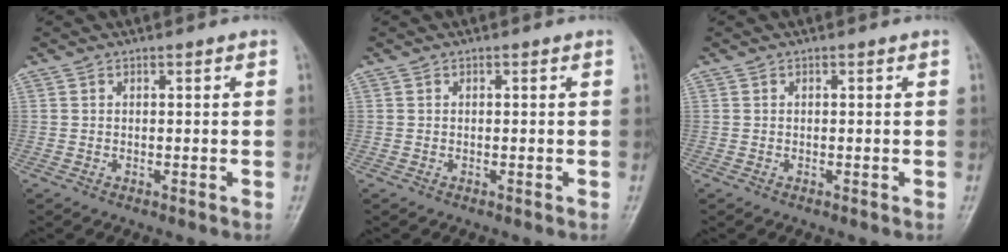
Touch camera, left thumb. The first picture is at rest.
{"total": 0.0}
{"total": 0.0}